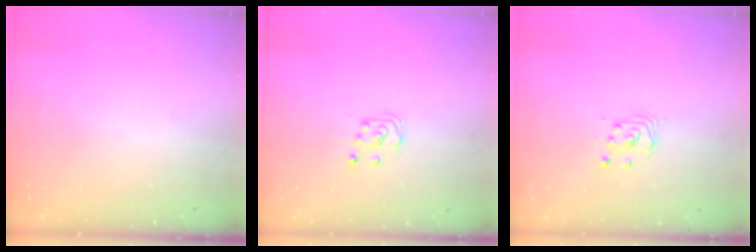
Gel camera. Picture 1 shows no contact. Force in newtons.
{"total": 4.5, "press": 4.5, "slide": 0.5}
{"total": 2.9, "press": 2.9, "slide": 0.2}